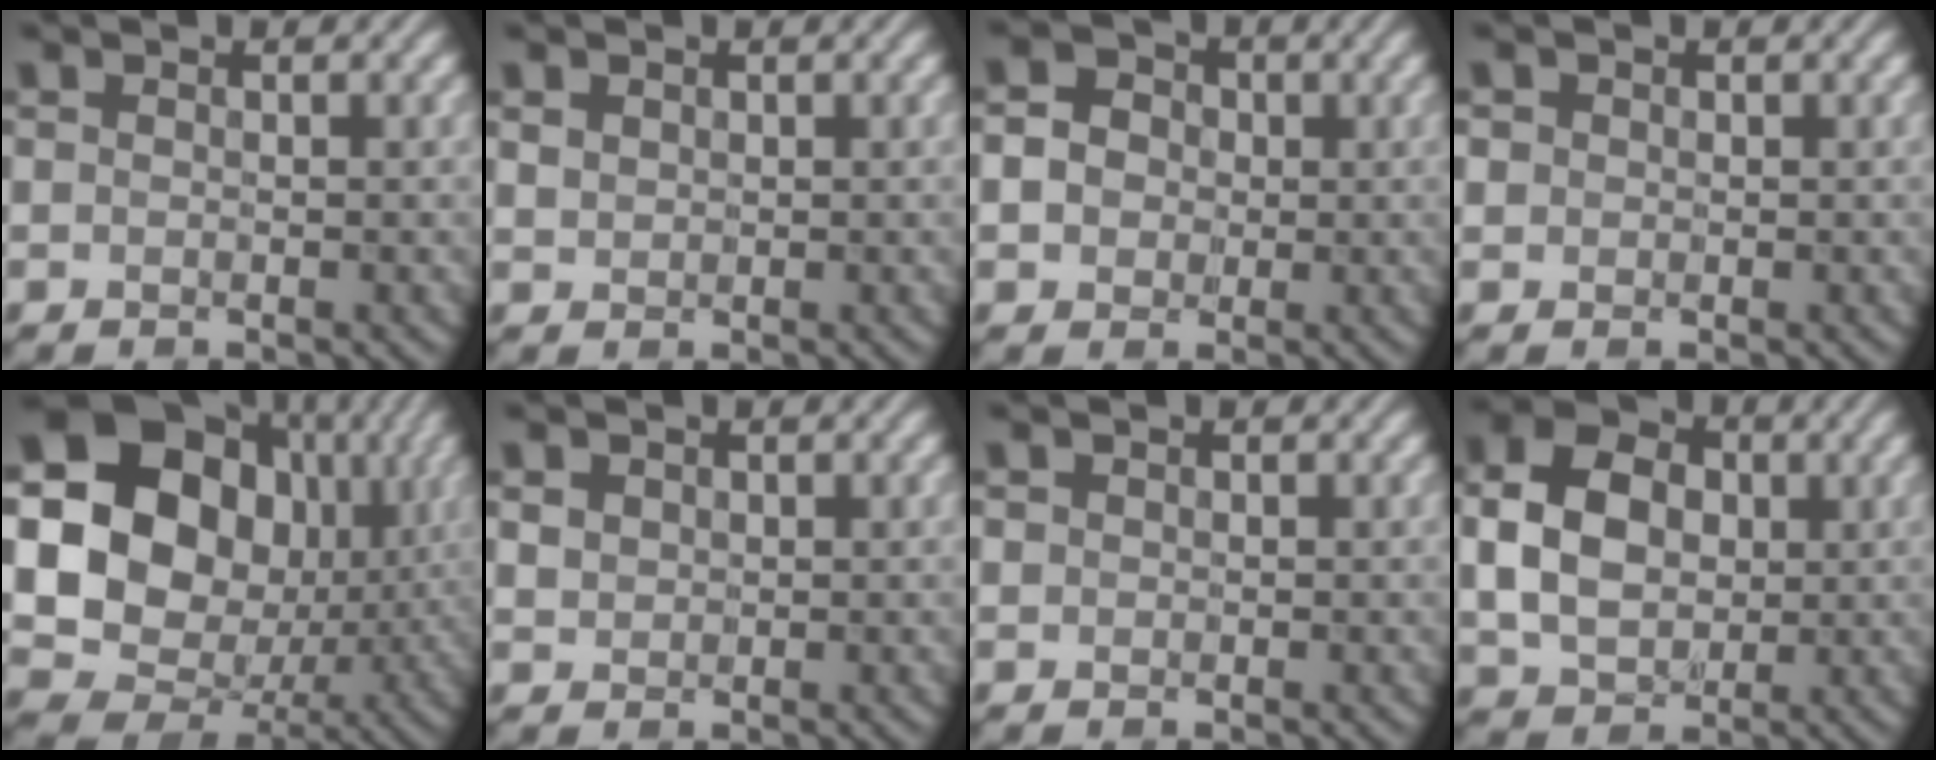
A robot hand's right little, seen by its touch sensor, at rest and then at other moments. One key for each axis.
{"total": 1.1, "fx": 0.6, "fy": 0.9, "fz": 0.3, "tx": -0.015, "ty": -0.004, "tz": 0.019}
{"total": 4.5, "fx": 0.5, "fy": 3.9, "fz": 2.0, "tx": -0.046, "ty": 0.019, "tz": -0.001}
{"total": 0.8, "fx": 0.0, "fy": 0.8, "fz": -0.1, "tx": -0.001, "ty": -0.004, "tz": 0.004}
{"total": 20.1, "fx": 2.6, "fy": 17.2, "fz": 10.0, "tx": -0.203, "ty": 0.007, "tz": 0.038}
{"total": 1.4, "fx": 0.5, "fy": 1.2, "fz": 0.4, "tx": -0.020, "ty": -0.007, "tz": 0.018}
{"total": 0.5, "fx": 0.2, "fy": 0.5, "fz": -0.1, "tx": -0.004, "ty": 0.001, "tz": 0.008}
{"total": 6.7, "fx": 0.2, "fy": 5.2, "fz": 4.3, "tx": -0.098, "ty": 0.006, "tz": 0.001}